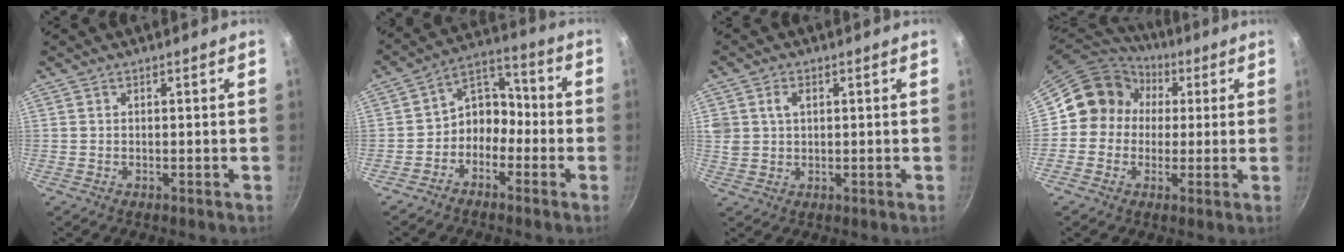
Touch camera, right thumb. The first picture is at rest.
{"total": 8.7, "force": [-2.7, 6.7, 4.9], "torque": [-0.043, 0.053, -0.064]}
{"total": 4.3, "force": [1.3, 3.1, 2.7], "torque": [-0.049, 0.002, 0.030]}
{"total": 13.3, "force": [1.2, 12.1, 5.5], "torque": [-0.078, 0.032, 0.012]}